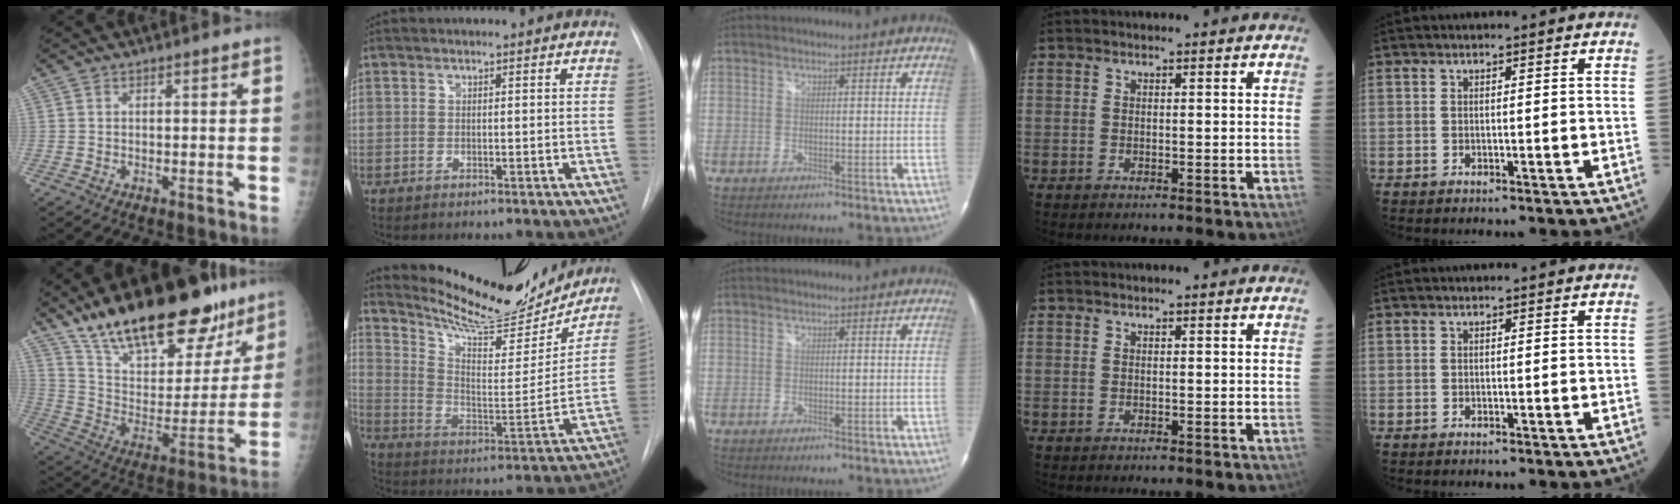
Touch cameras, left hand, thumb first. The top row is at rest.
{"thumb": {"total": 30.5, "force": [21.8, 11.8, 17.7], "torque": [-0.240, -0.068, 0.351]}, "index": {"total": 21.9, "force": [20.2, 4.6, 7.0], "torque": [-0.120, -0.040, 0.298]}}